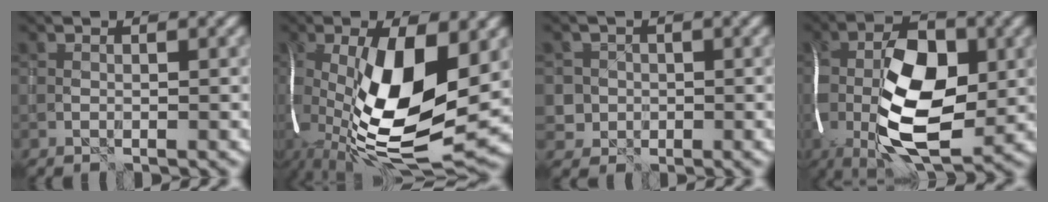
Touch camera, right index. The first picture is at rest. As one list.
[{"total": 15.1, "force": [-1.6, 6.3, 13.6], "torque": [-0.269, -0.013, -0.033]}, {"total": 3.4, "force": [-0.5, 3.3, 0.5], "torque": [0.011, 0.009, -0.014]}, {"total": 13.2, "force": [-1.4, 6.4, 11.4], "torque": [-0.197, 0.006, -0.033]}]